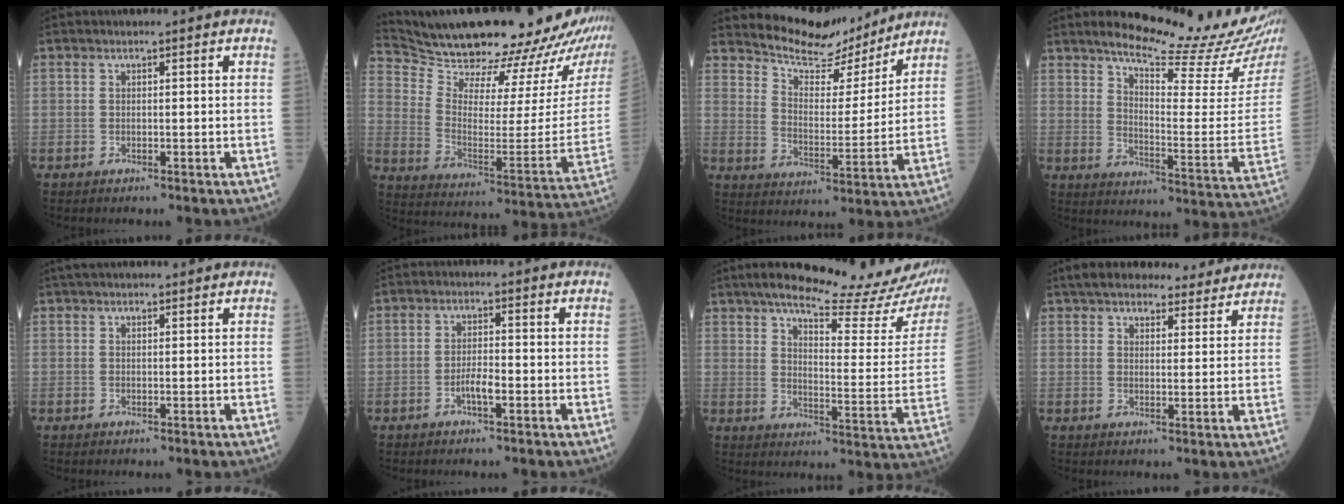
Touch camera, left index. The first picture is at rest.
{"total": 29.6, "force": [27.4, 2.9, 10.7], "torque": [-0.182, -0.112, 0.369]}
{"total": 11.3, "force": [10.9, 2.6, 1.5], "torque": [-0.037, -0.003, 0.175]}
{"total": 19.0, "force": [17.0, 0.3, 8.4], "torque": [-0.133, -0.090, 0.222]}
{"total": 6.2, "force": [5.3, 1.5, 2.8], "torque": [-0.039, 0.037, 0.081]}
{"total": 2.5, "force": [-1.1, 0.5, 2.2], "torque": [-0.043, 0.001, -0.022]}
{"total": 25.0, "force": [22.4, 2.4, 10.7], "torque": [-0.155, -0.069, 0.279]}
{"total": 14.1, "force": [12.6, 4.0, 5.0], "torque": [-0.055, 0.026, 0.165]}